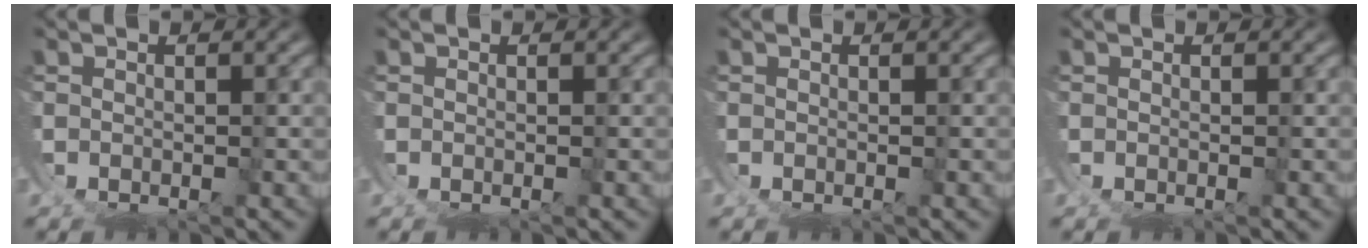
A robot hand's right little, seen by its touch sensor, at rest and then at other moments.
{"total": 0.0}
{"total": 0.0}
{"total": 0.0}